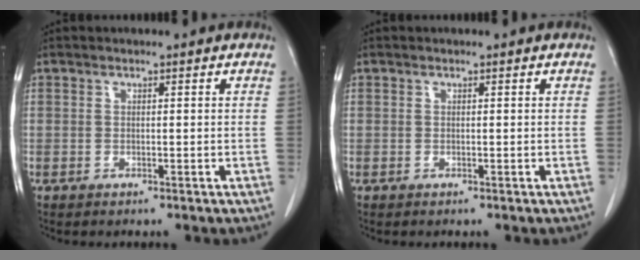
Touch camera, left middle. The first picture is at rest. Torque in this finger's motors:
{"motor_torque": [-0.10, 0.01, 0.03, 0.00]}